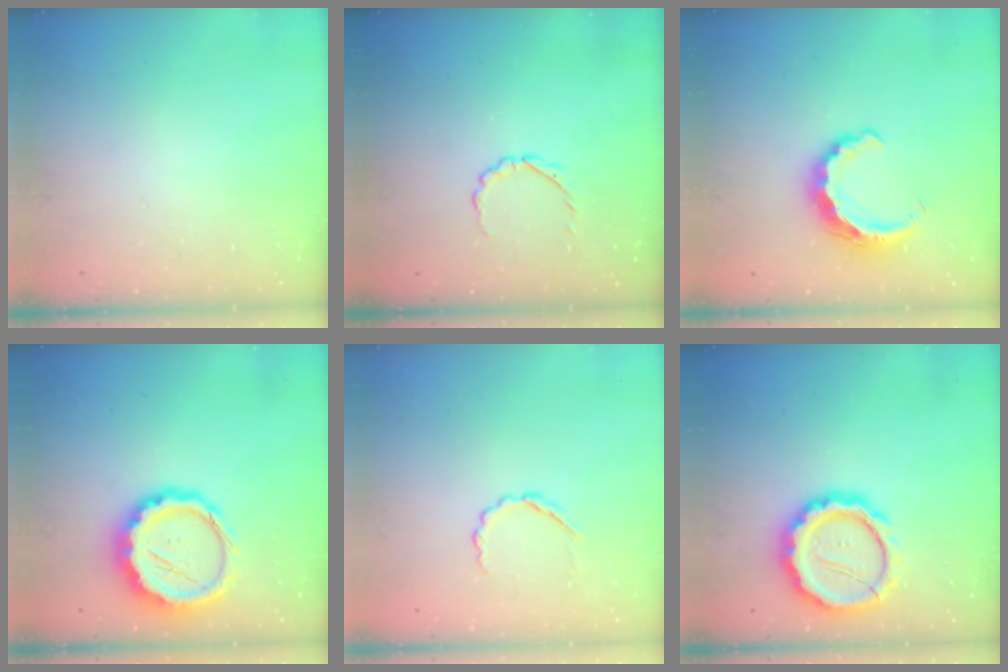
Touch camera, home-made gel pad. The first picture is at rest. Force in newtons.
{"total": 2.0, "press": 1.8, "slide": 0.7}
{"total": 8.4, "press": 8.3, "slide": 1.0}
{"total": 11.8, "press": 11.4, "slide": 2.8}
{"total": 3.5, "press": 3.3, "slide": 1.2}
{"total": 14.5, "press": 14.2, "slide": 2.5}